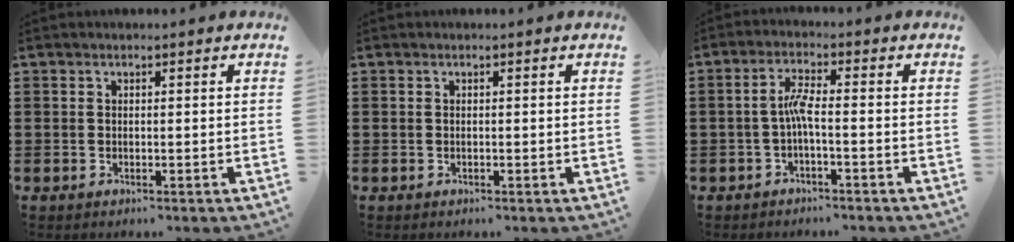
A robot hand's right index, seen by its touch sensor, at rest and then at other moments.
{"total": 0.0}
{"total": 3.6, "force": [-1.0, 0.4, 3.4], "torque": [-0.073, 0.001, -0.024]}